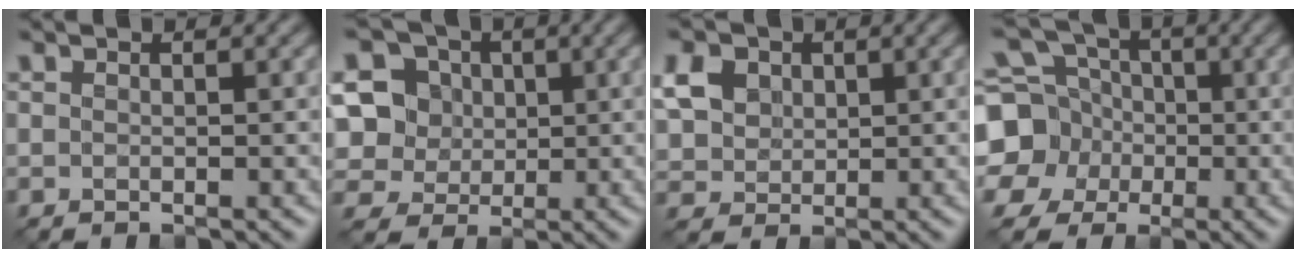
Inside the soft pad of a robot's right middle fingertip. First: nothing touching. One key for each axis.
{"total": 10.3, "fx": 2.6, "fy": 8.9, "fz": 4.5, "tx": -0.104, "ty": 0.023, "tz": 0.040}
{"total": 5.7, "fx": 2.1, "fy": 4.5, "fz": 2.7, "tx": -0.102, "ty": 0.011, "tz": 0.047}
{"total": 10.2, "fx": -1.1, "fy": 9.4, "fz": 3.8, "tx": -0.119, "ty": 0.000, "tz": -0.052}